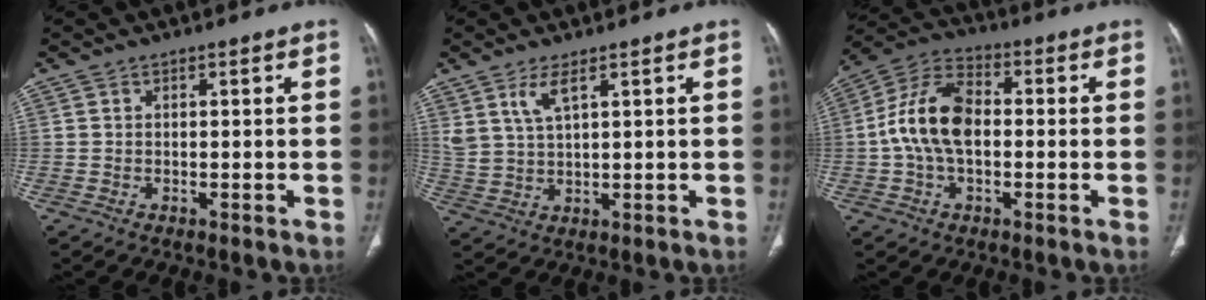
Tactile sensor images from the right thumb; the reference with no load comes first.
{"total": 4.7, "force": [2.7, 1.3, 3.6], "torque": [-0.080, -0.016, 0.066]}
{"total": 12.6, "force": [-0.5, 7.5, 10.1], "torque": [-0.196, 0.034, -0.016]}